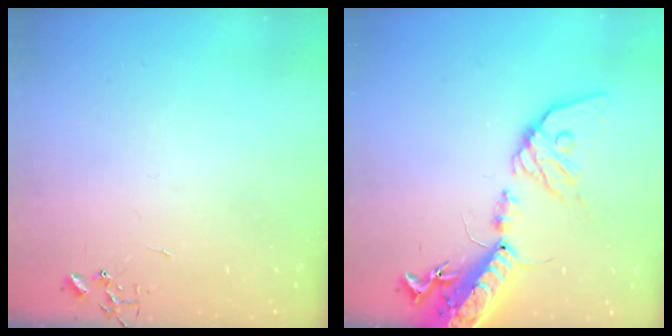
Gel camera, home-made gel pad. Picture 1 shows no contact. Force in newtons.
{"total": 19.5, "press": 19.0, "slide": 4.4}